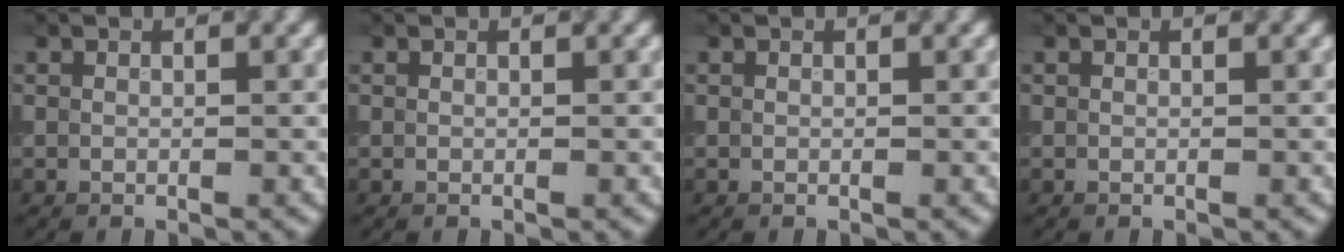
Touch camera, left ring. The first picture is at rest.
{"total": 0.0}
{"total": 0.0}
{"total": 0.0}